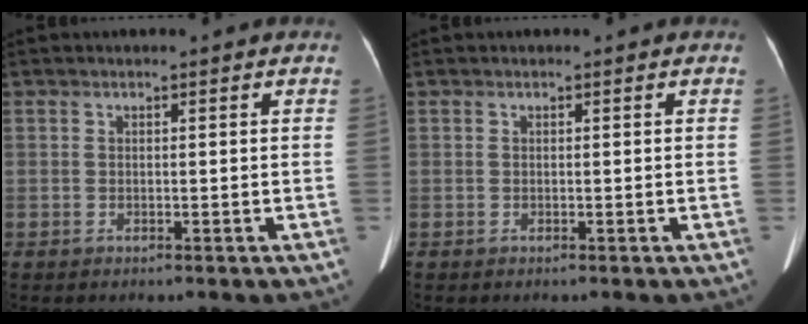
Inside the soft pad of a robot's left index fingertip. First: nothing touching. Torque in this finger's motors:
{"motor_torque": [0.00, 0.00, 0.00, 0.00]}